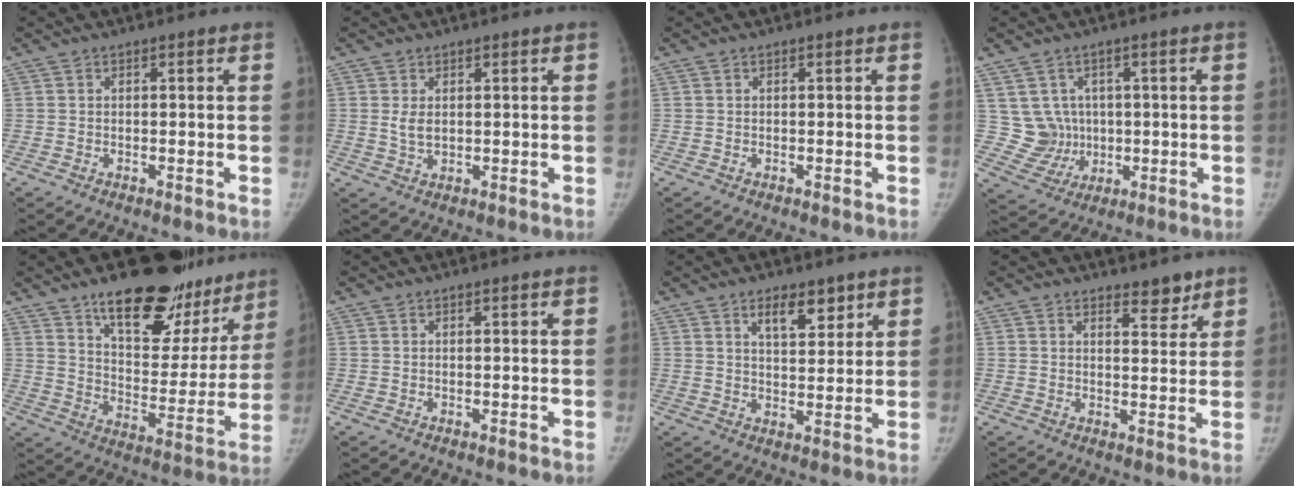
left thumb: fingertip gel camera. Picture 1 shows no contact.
{"total": 3.0, "force": [0.8, 2.0, 2.1], "torque": [-0.027, -0.012, 0.022]}
{"total": 0.0}
{"total": 6.8, "force": [1.2, 6.5, 1.5], "torque": [0.014, -0.003, 0.031]}
{"total": 25.1, "force": [17.5, 11.5, 13.8], "torque": [-0.135, -0.084, 0.256]}
{"total": 0.0}
{"total": 6.6, "force": [4.1, 3.1, 4.1], "torque": [-0.034, -0.026, 0.064]}
{"total": 3.7, "force": [3.0, 1.6, 1.4], "torque": [0.004, -0.022, 0.044]}